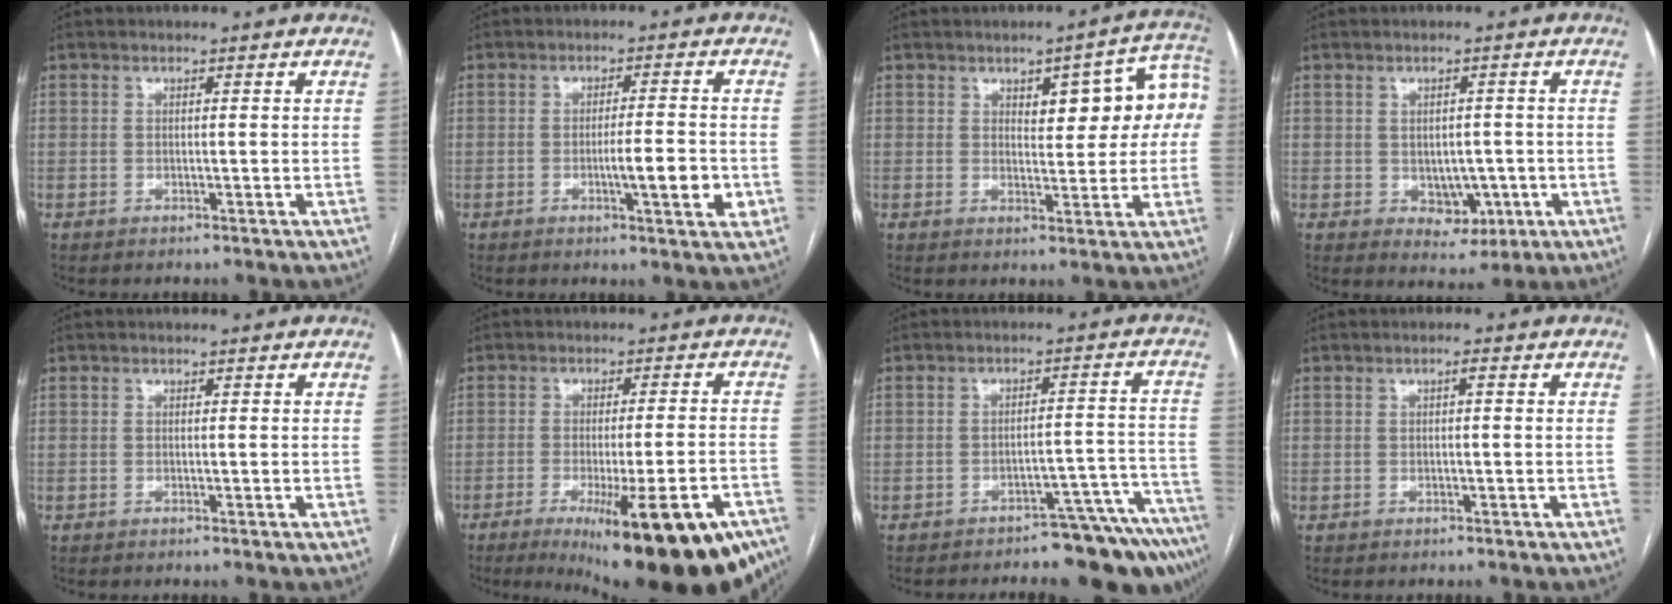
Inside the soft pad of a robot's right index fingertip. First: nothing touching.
{"total": 6.5, "force": [-1.7, 0.6, 6.2], "torque": [-0.093, -0.005, -0.021]}
{"total": 10.0, "force": [2.2, 3.4, 9.1], "torque": [-0.106, 0.033, 0.031]}
{"total": 5.0, "force": [-1.0, 3.5, 3.3], "torque": [-0.036, 0.003, 0.001]}
{"total": 0.0}
{"total": 21.6, "force": [-14.9, 3.6, 15.3], "torque": [-0.137, -0.013, -0.197]}
{"total": 13.2, "force": [-12.3, 2.1, 4.4], "torque": [0.008, 0.048, -0.148]}
{"total": 0.7, "force": [0.1, 0.0, 0.7], "torque": [-0.012, 0.002, 0.001]}